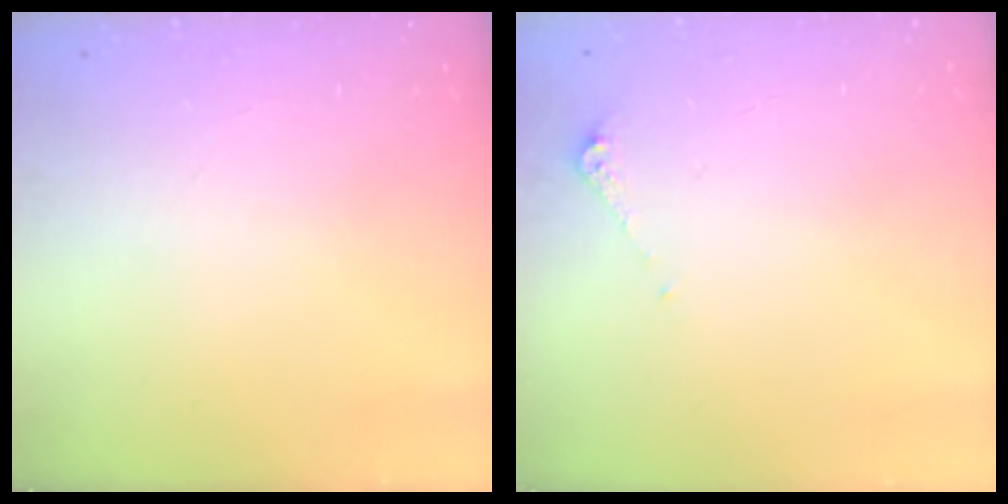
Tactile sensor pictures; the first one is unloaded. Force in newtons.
{"total": 4.3, "press": 4.2, "slide": 0.5}